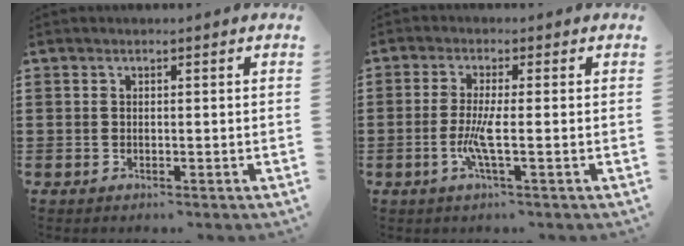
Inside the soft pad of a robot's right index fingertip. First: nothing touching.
{"total": 4.5, "force": [-1.1, 0.1, 4.3], "torque": [-0.097, -0.014, -0.028]}